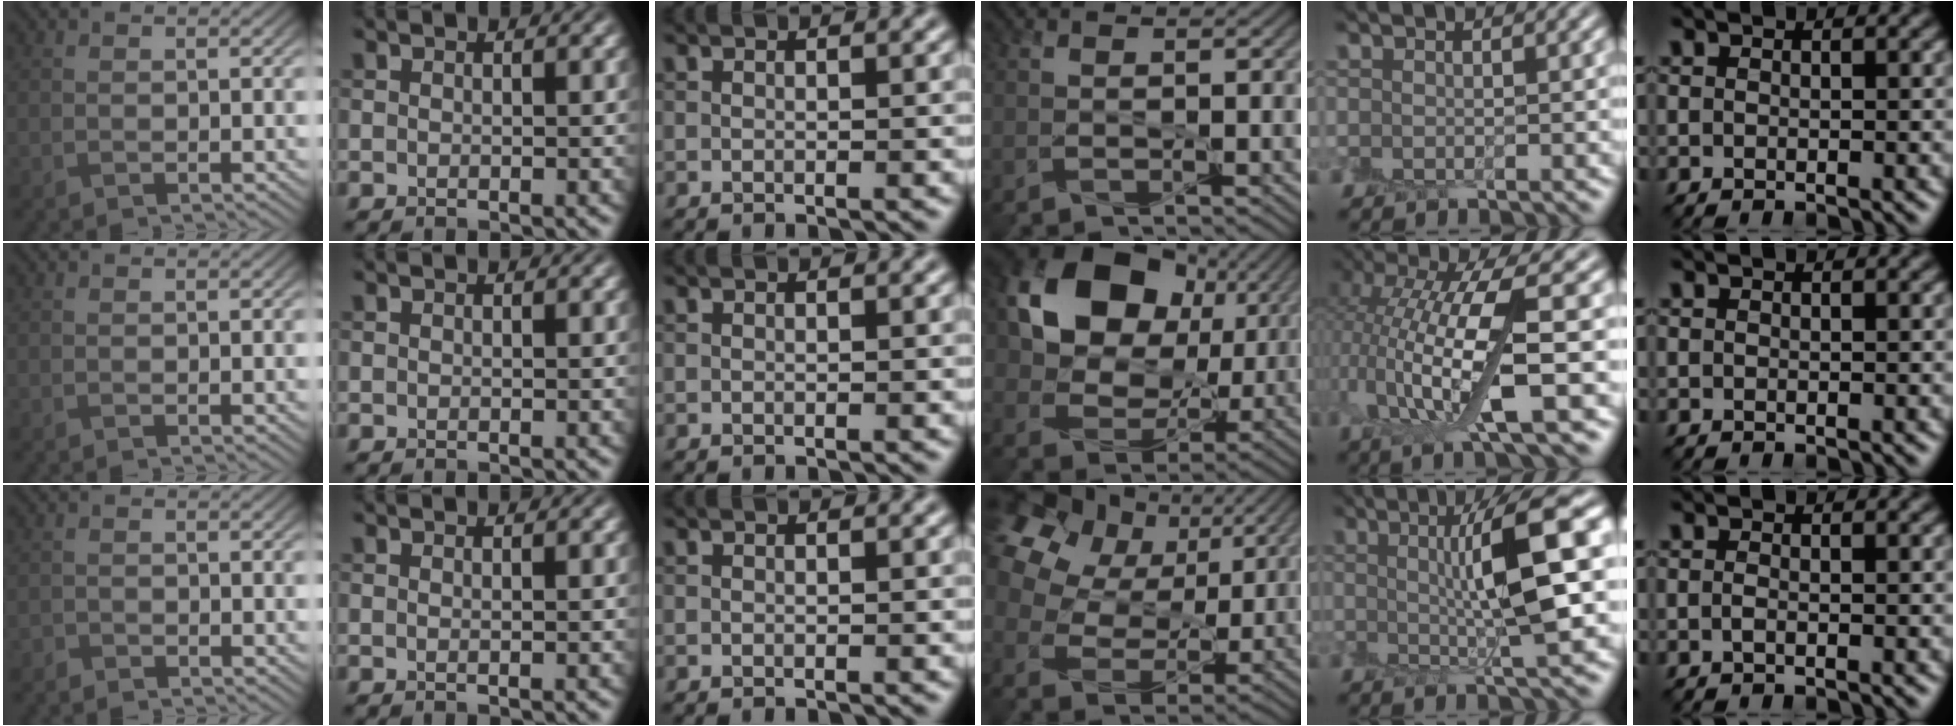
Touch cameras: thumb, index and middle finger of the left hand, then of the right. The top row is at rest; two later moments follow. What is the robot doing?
{"motion": "peel", "object": "envelope seal"}